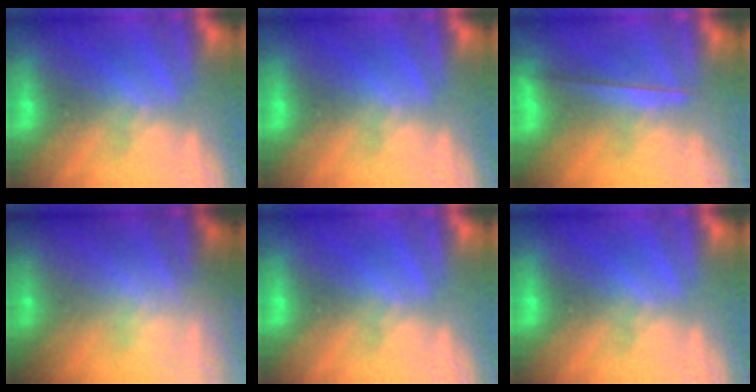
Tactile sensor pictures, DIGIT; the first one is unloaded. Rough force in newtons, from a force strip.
{"total": 0.0}
{"total": 2.4}
{"total": 2.3}
{"total": 0.0}
{"total": 0.0}